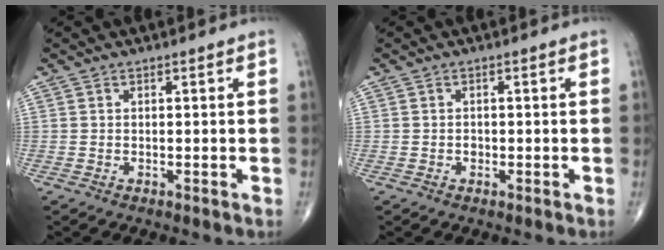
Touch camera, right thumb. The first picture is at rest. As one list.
[{"total": 0.8, "force": [-0.3, 0.7, 0.4], "torque": [-0.003, 0.003, -0.006]}]